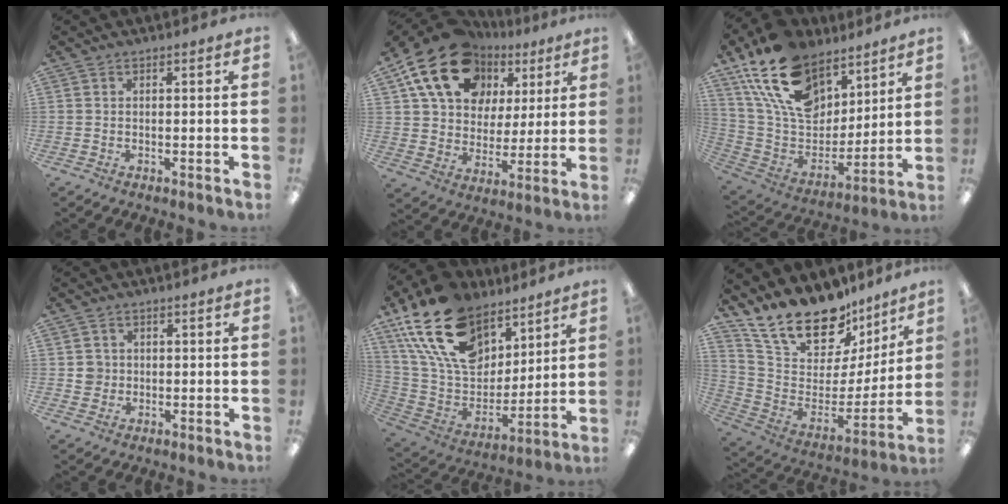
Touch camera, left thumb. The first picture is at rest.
{"total": 20.8, "force": [11.1, 14.8, 9.5], "torque": [-0.170, -0.040, 0.206]}
{"total": 22.1, "force": [13.8, 13.0, 11.5], "torque": [-0.224, -0.067, 0.256]}
{"total": 3.1, "force": [0.3, 3.1, 0.3], "torque": [0.004, 0.000, 0.001]}
{"total": 23.6, "force": [13.9, 14.0, 13.0], "torque": [-0.271, -0.065, 0.256]}
{"total": 20.8, "force": [17.5, 8.6, 7.4], "torque": [-0.149, -0.133, 0.315]}